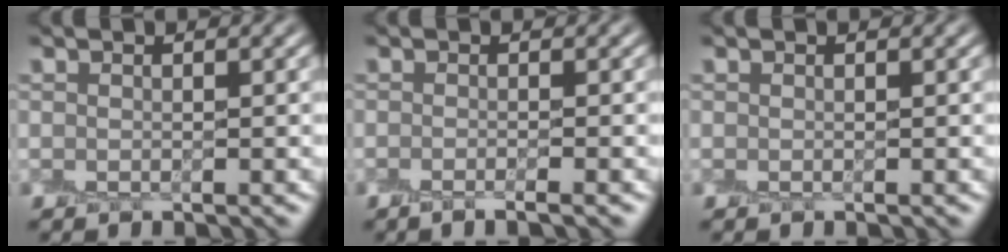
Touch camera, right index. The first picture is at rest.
{"total": 1.5, "force": [-1.0, -0.1, 1.0], "torque": [-0.013, -0.008, -0.018]}
{"total": 0.0}